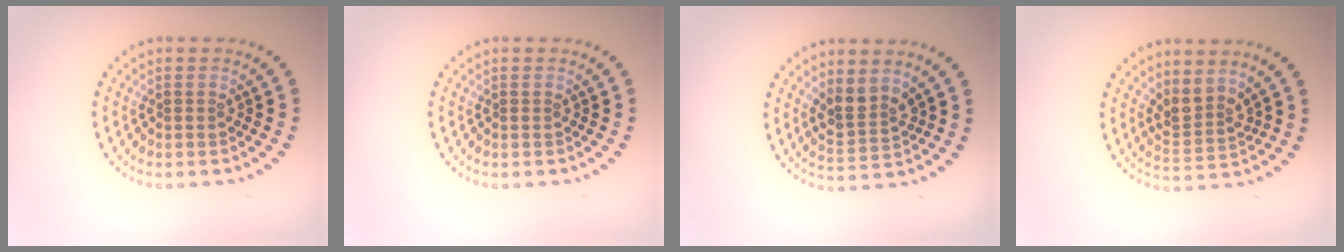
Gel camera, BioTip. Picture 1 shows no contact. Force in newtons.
{"total": 0.0}
{"total": 2.7, "press": 2.3, "slide": 1.4}
{"total": 2.6, "press": 1.8, "slide": 1.8}